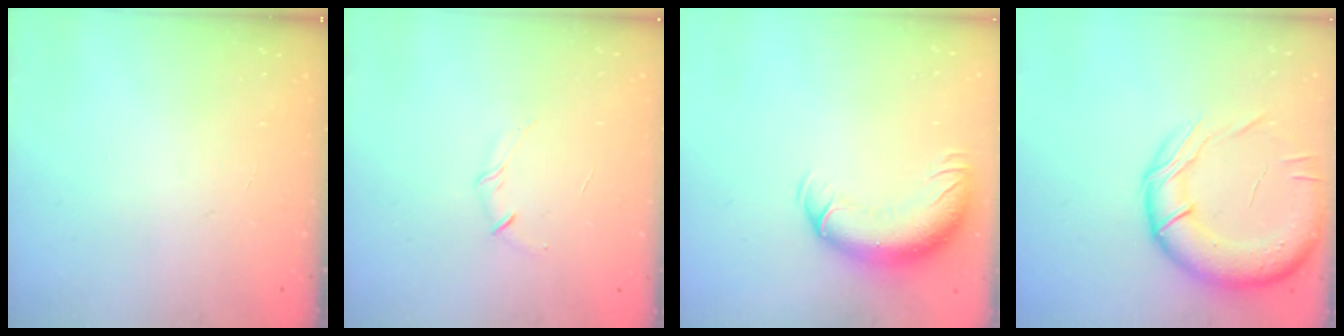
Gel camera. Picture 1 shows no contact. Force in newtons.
{"total": 3.7, "press": 3.6, "slide": 1.1}
{"total": 13.5, "press": 13.2, "slide": 2.9}
{"total": 19.3, "press": 19.1, "slide": 2.8}